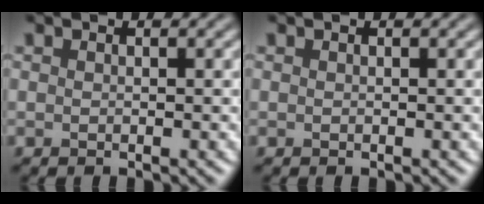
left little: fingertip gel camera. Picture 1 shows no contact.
{"total": 0.0}